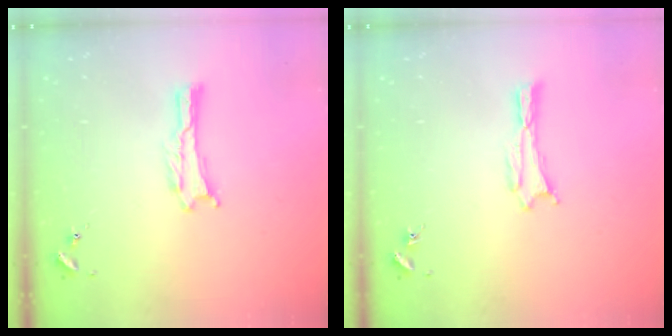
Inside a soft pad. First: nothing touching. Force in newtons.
{"total": 0.7, "press": 0.7, "slide": 0.1}